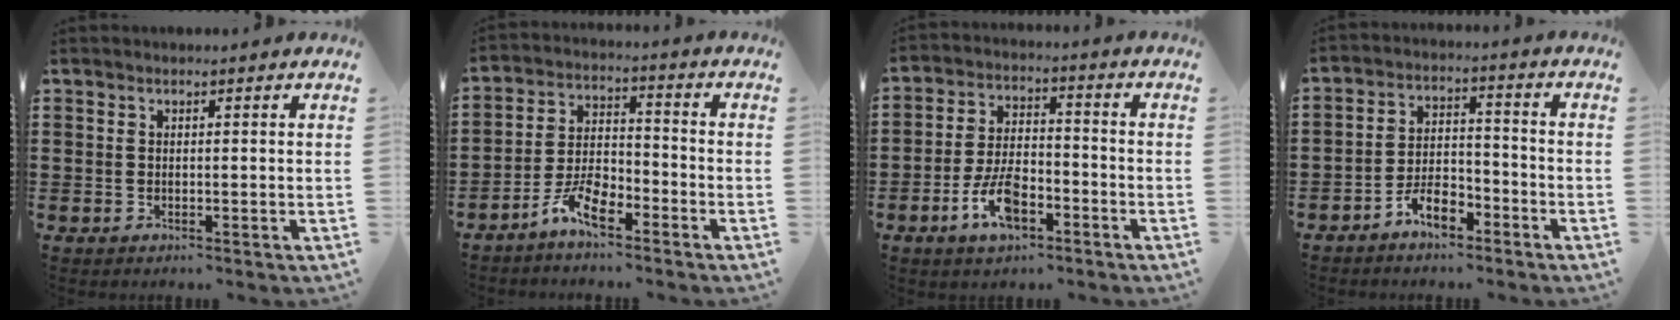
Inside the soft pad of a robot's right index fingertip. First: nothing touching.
{"total": 6.9, "force": [-4.7, 2.5, 4.4], "torque": [-0.098, 0.005, -0.091]}
{"total": 7.7, "force": [-3.6, 3.4, 5.8], "torque": [-0.127, 0.000, -0.068]}
{"total": 5.6, "force": [-4.2, 2.3, 3.1], "torque": [-0.065, 0.010, -0.080]}